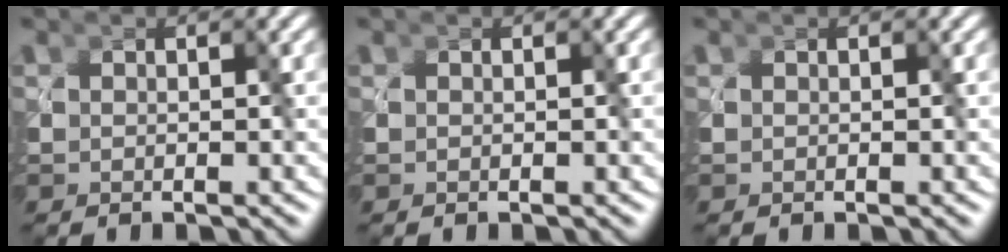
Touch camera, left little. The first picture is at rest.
{"total": 0.0}
{"total": 0.0}